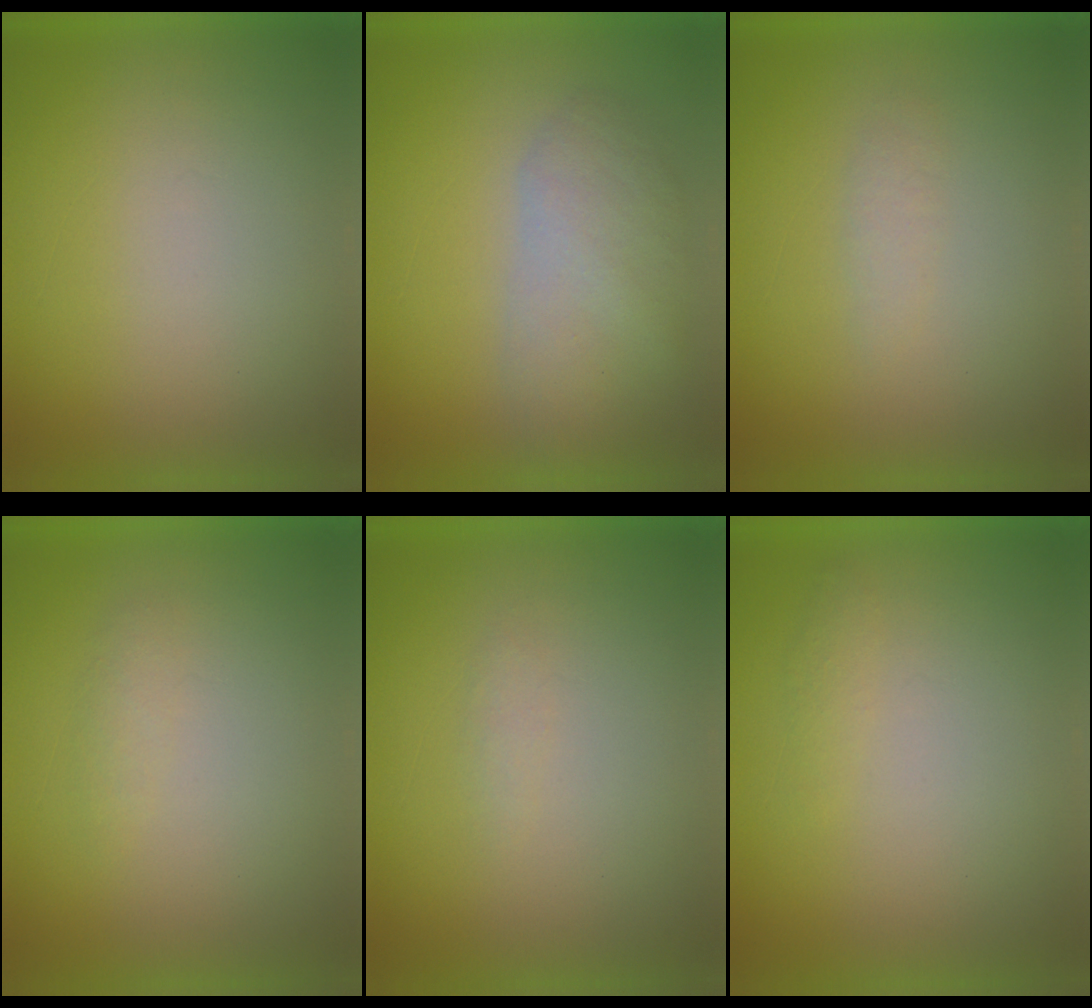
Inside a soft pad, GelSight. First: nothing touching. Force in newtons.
{"total": 5.4}
{"total": 1.3}
{"total": 1.3}
{"total": 1.0}
{"total": 1.2}